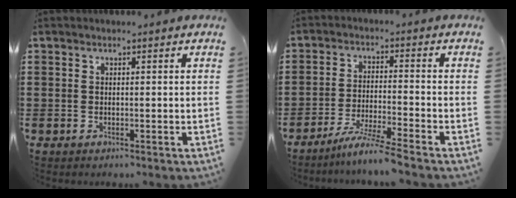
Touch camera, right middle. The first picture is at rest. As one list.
[{"total": 5.9, "force": [-5.1, -0.8, 2.8], "torque": [-0.057, -0.021, -0.096]}]